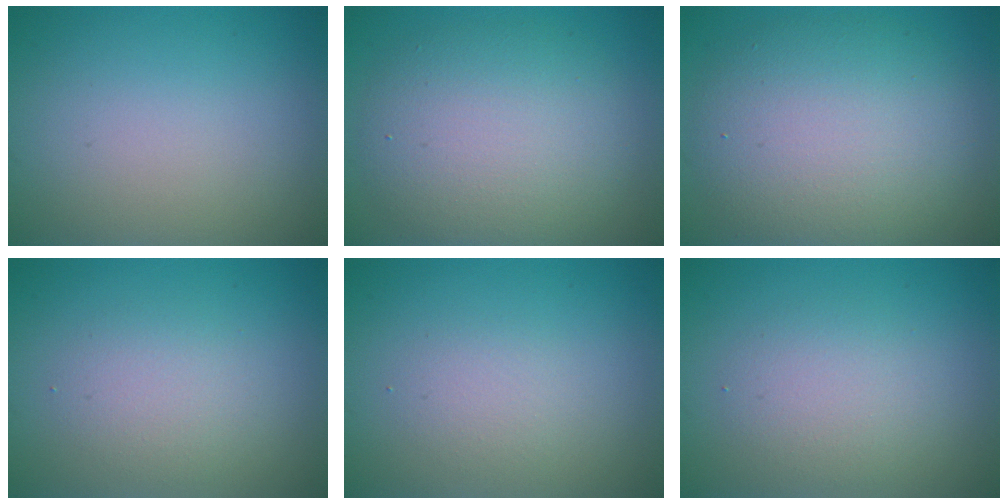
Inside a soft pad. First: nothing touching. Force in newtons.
{"total": 7.1, "press": 7.1, "slide": 0.1}
{"total": 8.7, "press": 8.7, "slide": 0.7}
{"total": 2.4, "press": 2.4, "slide": 0.0}
{"total": 1.6, "press": 1.6, "slide": 0.2}
{"total": 2.7, "press": 2.7, "slide": 0.2}